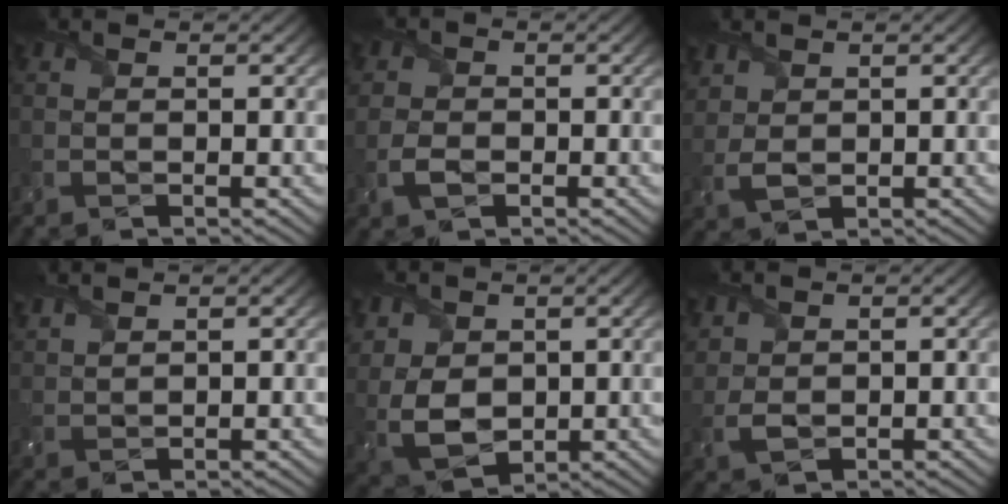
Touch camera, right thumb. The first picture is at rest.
{"total": 3.6, "force": [-1.0, 2.7, 2.1], "torque": [-0.053, -0.008, -0.026]}
{"total": 3.3, "force": [1.5, 2.4, 1.6], "torque": [-0.055, -0.003, 0.036]}
{"total": 2.7, "force": [2.4, 0.5, 1.2], "torque": [-0.032, 0.007, 0.050]}
{"total": 8.2, "force": [1.6, 6.2, 5.2], "torque": [-0.159, -0.005, 0.033]}
{"total": 2.8, "force": [1.4, 2.0, 1.4], "torque": [-0.046, -0.002, 0.032]}